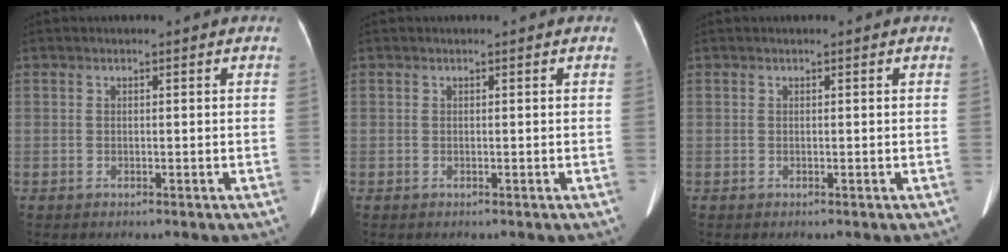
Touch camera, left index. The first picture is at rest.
{"total": 0.0}
{"total": 0.0}